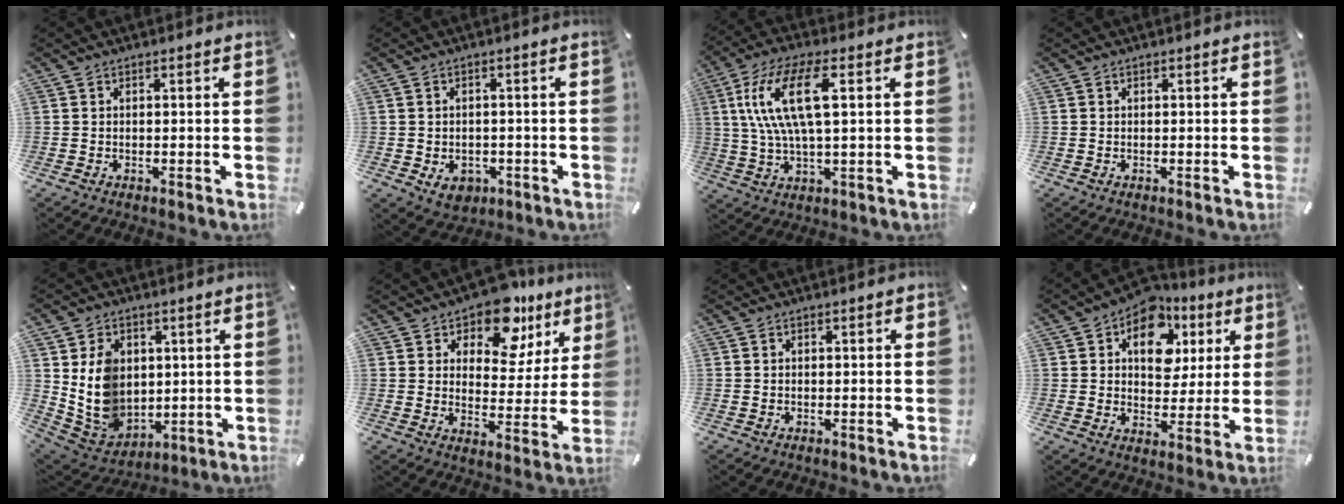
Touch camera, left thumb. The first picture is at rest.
{"total": 4.6, "force": [-1.3, 3.9, 2.0], "torque": [-0.020, 0.002, -0.023]}
{"total": 14.7, "force": [3.9, 5.1, 13.2], "torque": [-0.281, 0.002, 0.062]}
{"total": 0.0}
{"total": 10.8, "force": [2.6, 9.6, 4.1], "torque": [-0.104, -0.015, 0.058]}
{"total": 12.4, "force": [9.0, 6.7, 5.3], "torque": [-0.080, -0.060, 0.159]}
{"total": 0.7, "force": [-0.2, 0.5, 0.4], "torque": [-0.008, 0.002, -0.004]}
{"total": 13.5, "force": [5.6, 9.7, 7.5], "torque": [-0.109, -0.019, 0.099]}